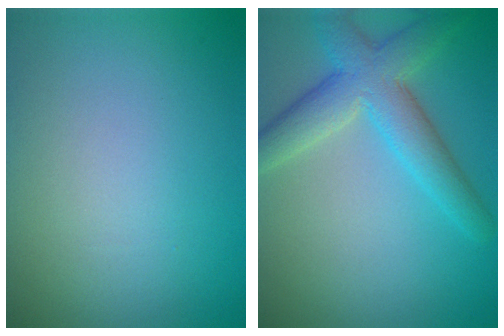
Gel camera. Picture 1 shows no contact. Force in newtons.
{"total": 5.5, "press": 5.5, "slide": 0.4}